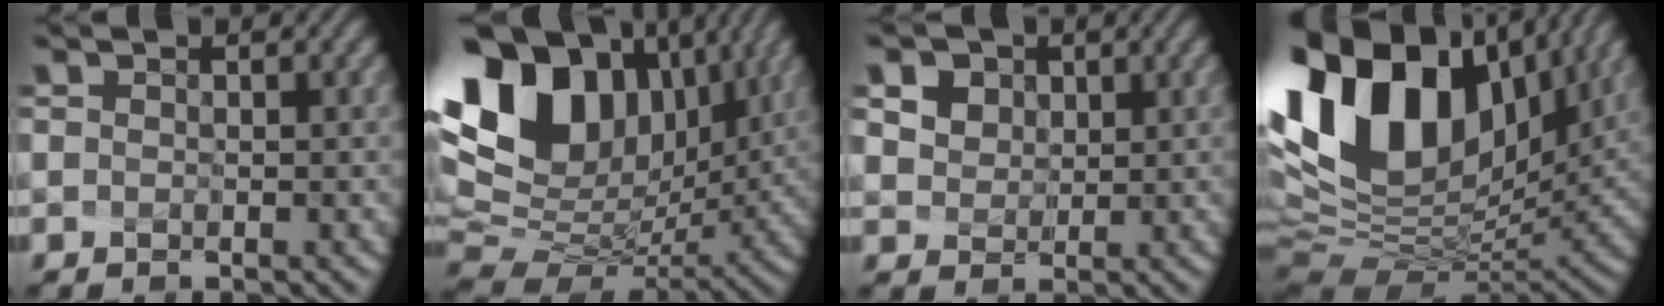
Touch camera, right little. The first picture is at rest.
{"total": 14.7, "force": [6.0, 9.8, 9.1], "torque": [-0.198, 0.022, 0.123]}
{"total": 6.8, "force": [3.7, 4.9, 2.9], "torque": [-0.076, 0.009, 0.063]}
{"total": 16.9, "force": [5.8, 10.1, 12.2], "torque": [-0.250, 0.020, 0.116]}